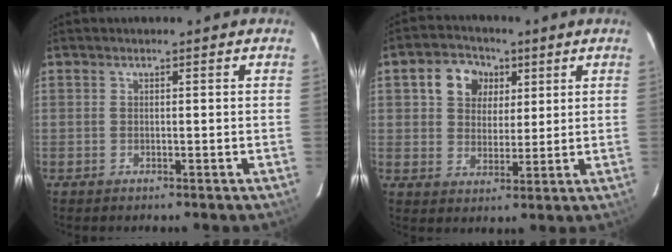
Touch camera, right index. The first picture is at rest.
{"total": 8.3, "force": [3.2, 6.7, 3.8], "torque": [-0.078, 0.025, 0.056]}